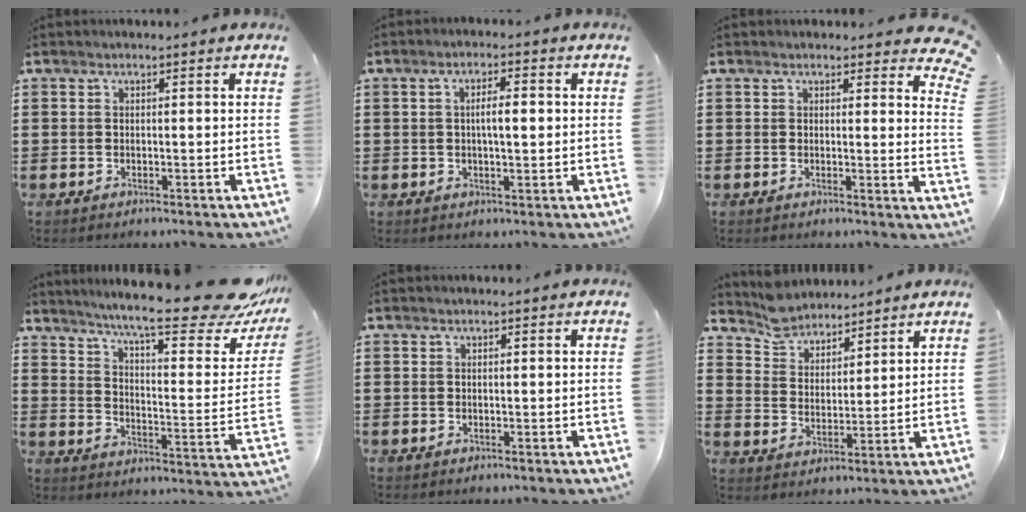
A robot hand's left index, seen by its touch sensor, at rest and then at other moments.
{"total": 4.0, "force": [0.2, 1.3, 3.8], "torque": [-0.063, 0.002, -0.001]}
{"total": 2.4, "force": [2.2, 0.6, 0.8], "torque": [-0.010, -0.010, 0.038]}
{"total": 14.4, "force": [12.0, 0.5, 7.9], "torque": [-0.146, -0.085, 0.193]}
{"total": 0.0}
{"total": 5.5, "force": [5.2, 1.6, -0.1], "torque": [-0.023, -0.013, 0.099]}